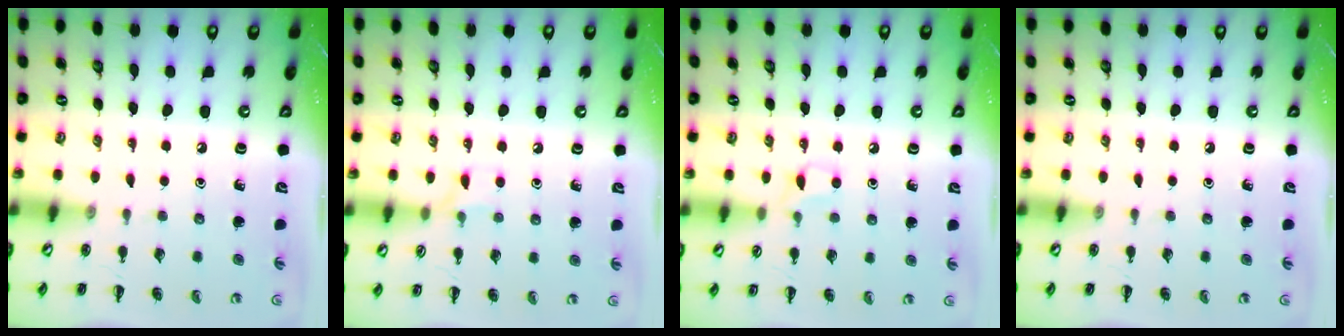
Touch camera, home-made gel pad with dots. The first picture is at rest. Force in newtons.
{"total": 4.8, "press": 4.5, "slide": 1.7}
{"total": 3.7, "press": 3.5, "slide": 1.2}
{"total": 0.0}